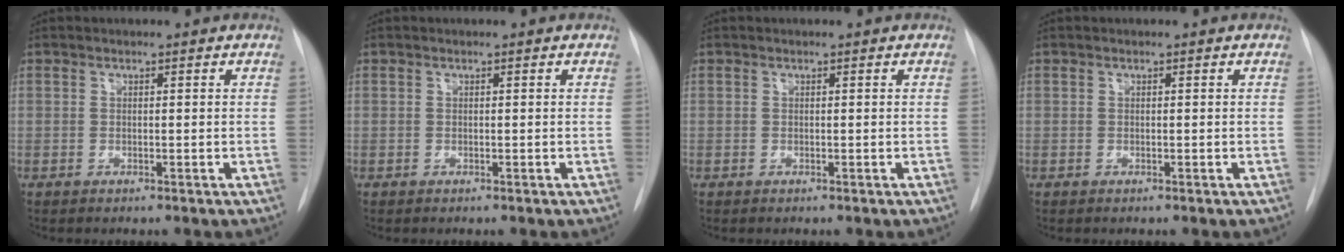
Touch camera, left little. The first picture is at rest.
{"total": 0.0}
{"total": 0.0}
{"total": 0.0}